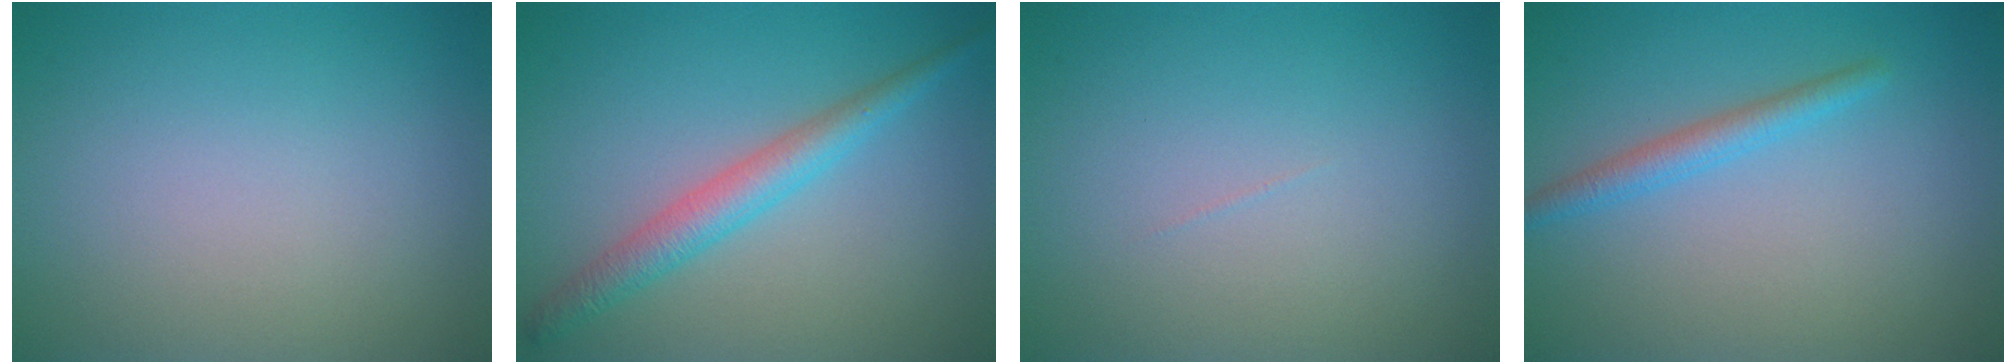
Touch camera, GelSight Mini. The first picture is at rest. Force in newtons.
{"total": 3.2, "press": 3.2, "slide": 0.1}
{"total": 0.0}
{"total": 2.0, "press": 2.0, "slide": 0.1}